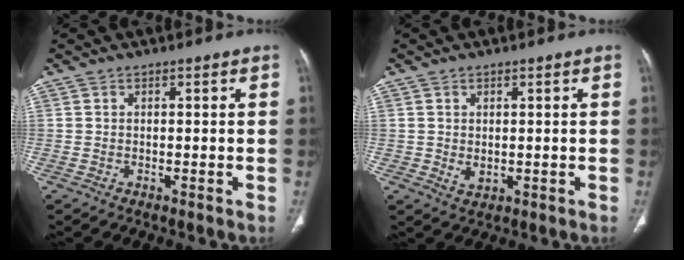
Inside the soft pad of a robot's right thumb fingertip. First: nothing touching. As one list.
[{"total": 1.9, "force": [0.2, 1.6, 1.0], "torque": [-0.012, -0.004, 0.009]}]